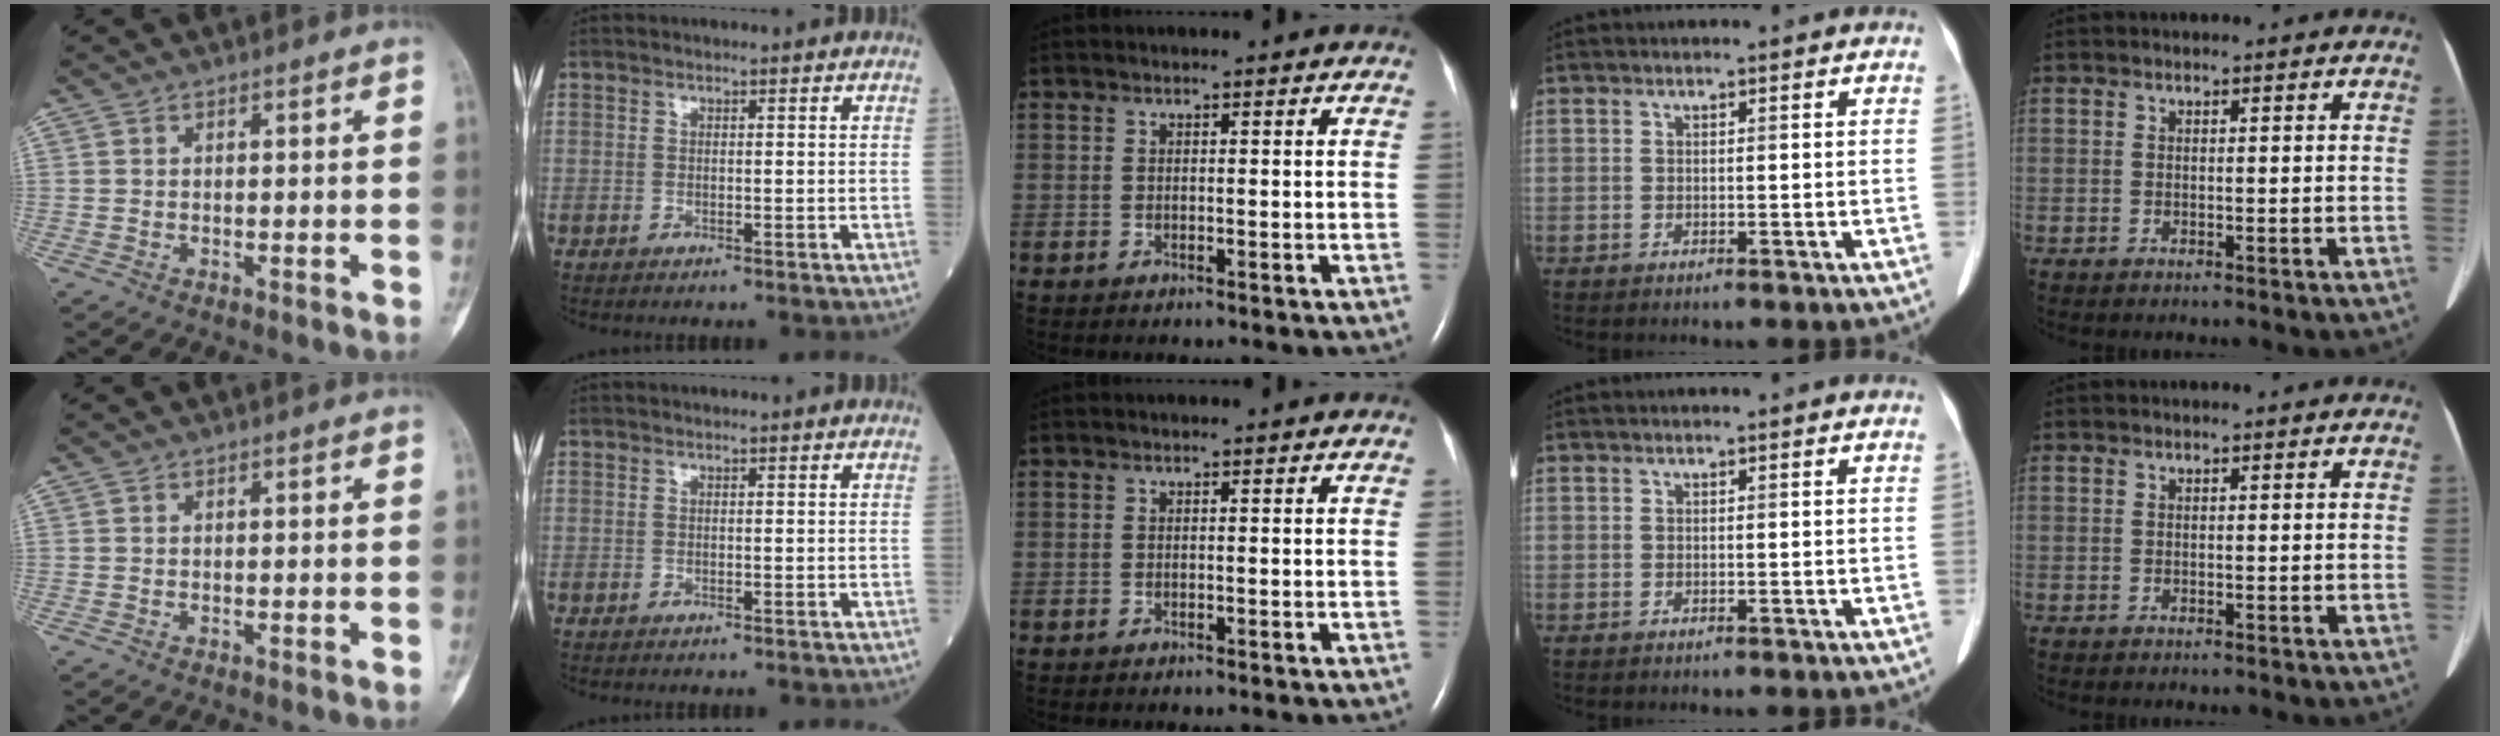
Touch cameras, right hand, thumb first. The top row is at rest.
{}